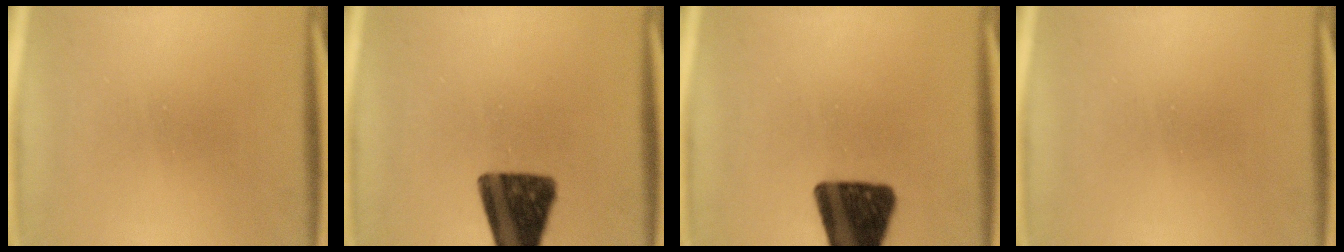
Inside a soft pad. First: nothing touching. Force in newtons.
{"total": 14.5}
{"total": 16.1}
{"total": 0.0}